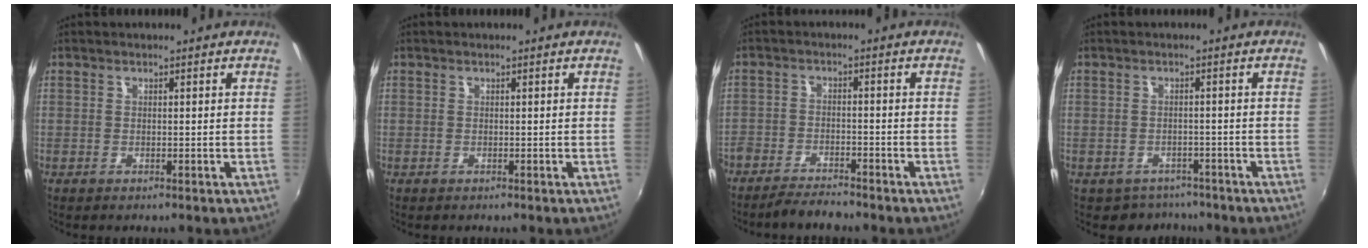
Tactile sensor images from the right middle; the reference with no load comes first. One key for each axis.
{"total": 0.0}
{"total": 6.6, "fx": -5.9, "fy": 1.6, "fz": 2.4, "tx": -0.068, "ty": -0.014, "tz": -0.105}
{"total": 5.2, "fx": -4.1, "fy": 3.0, "fz": 0.5, "tx": -0.019, "ty": -0.002, "tz": -0.056}